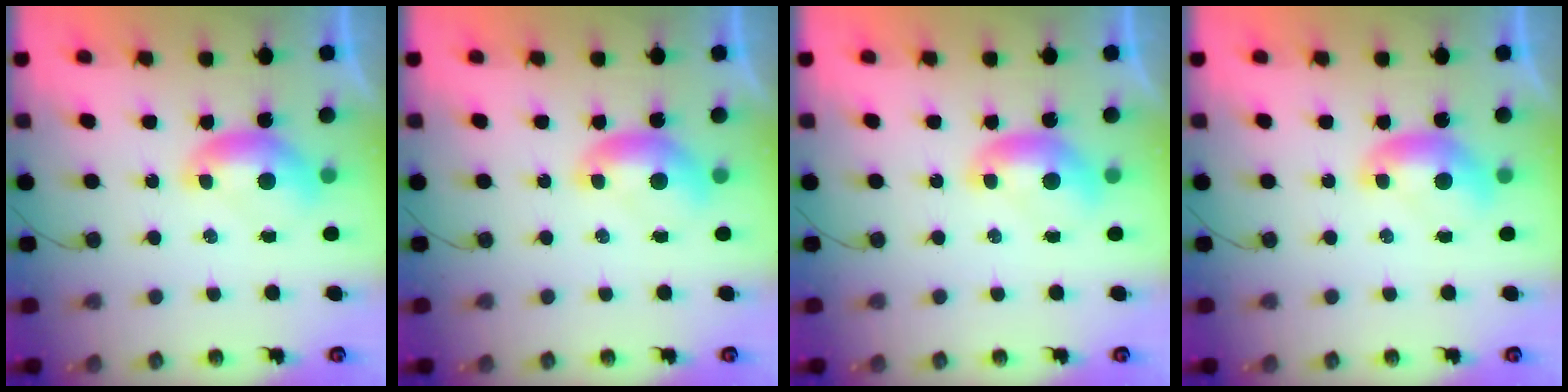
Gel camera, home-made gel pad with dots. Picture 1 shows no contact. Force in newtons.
{"total": 0.0}
{"total": 0.0}
{"total": 0.0}